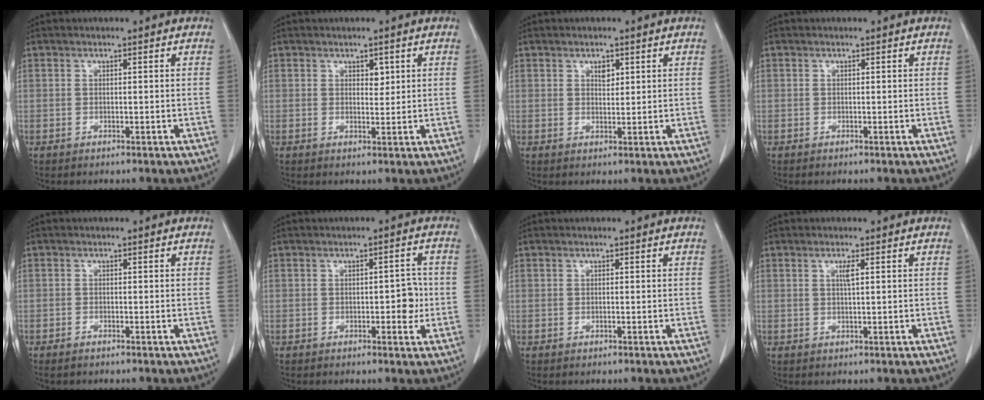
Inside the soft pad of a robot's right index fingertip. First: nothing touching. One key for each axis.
{"total": 1.7, "fx": 0.8, "fy": 1.0, "fz": 1.1, "tx": -0.012, "ty": -0.003, "tz": 0.013}
{"total": 1.7, "fx": 0.9, "fy": 0.9, "fz": 1.1, "tx": -0.015, "ty": -0.003, "tz": 0.015}
{"total": 0.0}
{"total": 1.1, "fx": -0.9, "fy": 0.2, "fz": 0.5, "tx": -0.012, "ty": -0.002, "tz": -0.014}
{"total": 3.5, "fx": -0.5, "fy": 1.6, "fz": 3.0, "tx": -0.033, "ty": 0.004, "tz": -0.005}
{"total": 0.0}
{"total": 1.4, "fx": 0.5, "fy": 0.0, "fz": 1.3, "tx": -0.027, "ty": 0.000, "tz": 0.009}